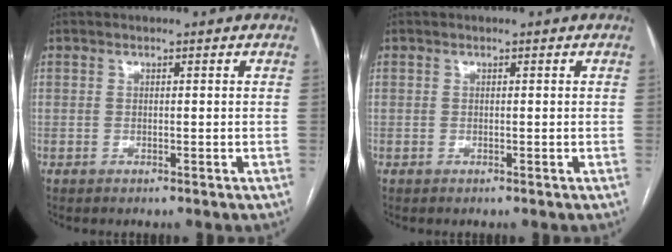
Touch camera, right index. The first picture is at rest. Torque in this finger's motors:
{"motor_torque": [0.00, 0.00, -0.01, 0.00]}